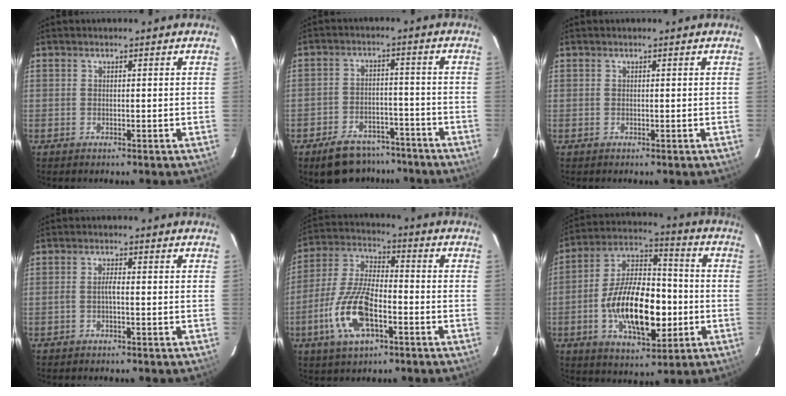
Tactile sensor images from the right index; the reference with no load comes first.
{"total": 12.0, "force": [-9.5, 5.9, 4.4], "torque": [-0.101, 0.016, -0.124]}
{"total": 0.0}
{"total": 1.5, "force": [-0.6, 0.2, 1.4], "torque": [-0.028, 0.004, -0.012]}
{"total": 14.0, "force": [-5.4, 5.6, 11.6], "torque": [-0.252, -0.005, -0.103]}
{"total": 19.4, "force": [-4.3, 9.4, 16.4], "torque": [-0.305, 0.008, -0.067]}